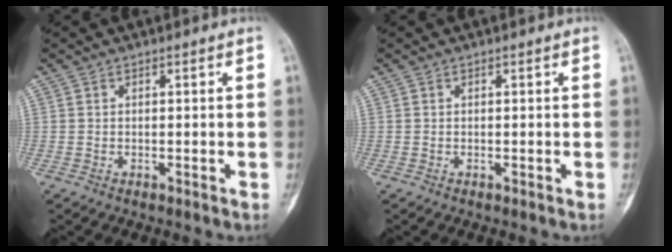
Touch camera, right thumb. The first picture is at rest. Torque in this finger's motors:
{"motor_torque": [0.10, 0.10, -0.04, -0.04, 0.00]}